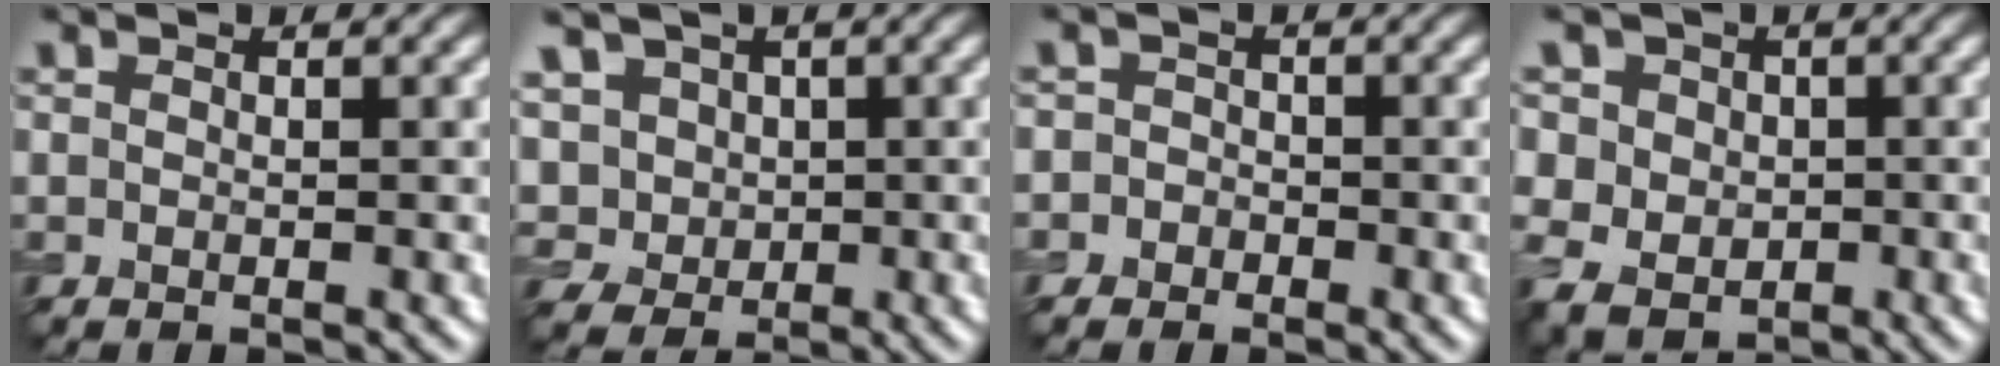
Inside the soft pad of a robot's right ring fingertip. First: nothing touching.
{"total": 4.9, "force": [1.1, 4.3, 2.2], "torque": [-0.060, 0.020, 0.016]}
{"total": 1.5, "force": [-0.7, 1.4, 0.1], "torque": [0.025, 0.008, -0.024]}
{"total": 8.7, "force": [2.0, 7.7, 3.4], "torque": [-0.092, 0.025, 0.016]}